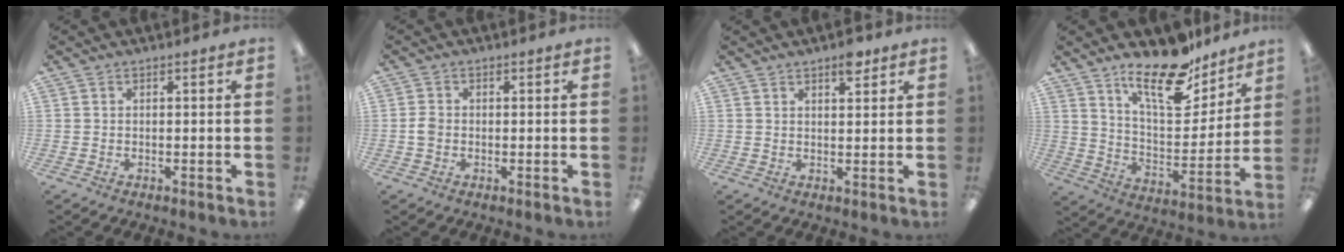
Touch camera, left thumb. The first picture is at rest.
{"total": 2.4, "force": [-0.4, 1.9, 1.4], "torque": [-0.024, 0.006, -0.007]}
{"total": 4.0, "force": [3.0, 1.5, 2.2], "torque": [-0.016, -0.014, 0.047]}
{"total": 18.2, "force": [13.4, 7.0, 10.2], "torque": [-0.156, -0.087, 0.226]}